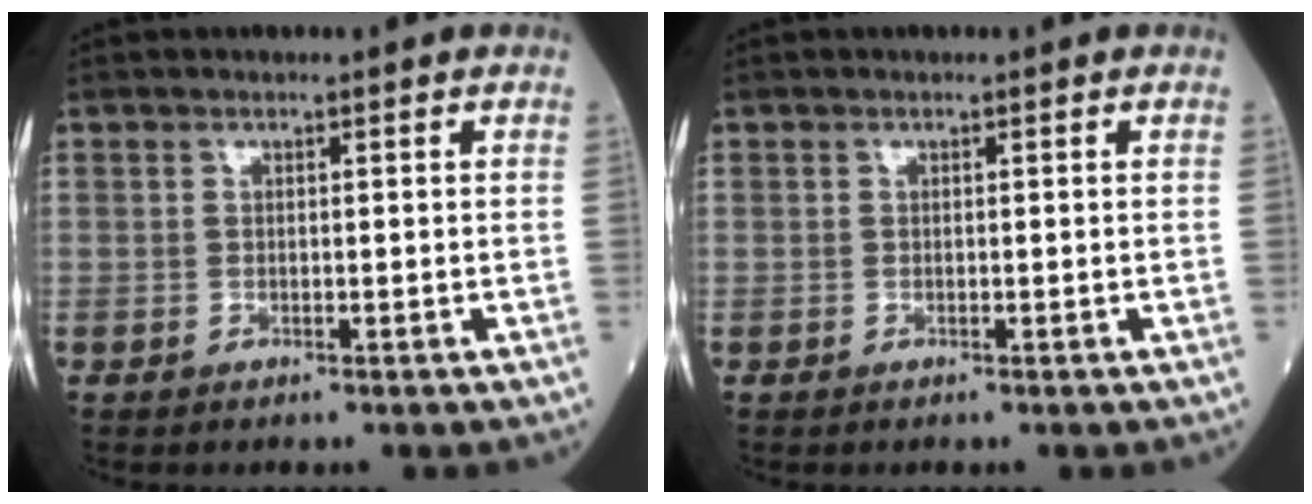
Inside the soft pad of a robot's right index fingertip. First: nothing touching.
{"total": 0.0}